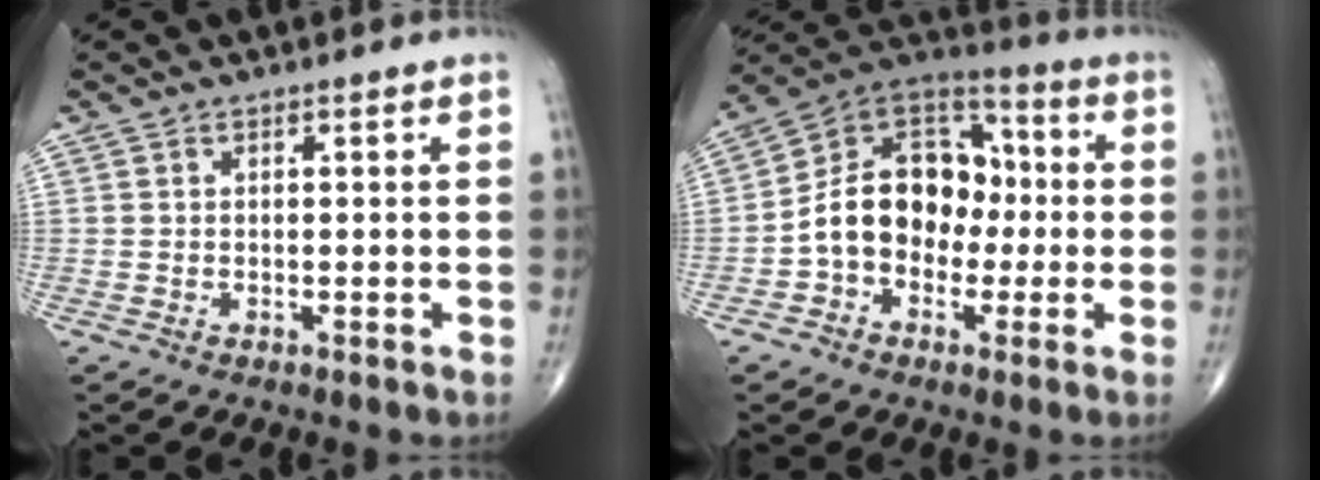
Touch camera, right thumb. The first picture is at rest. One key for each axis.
{"total": 15.5, "fx": -1.8, "fy": 11.5, "fz": 10.2, "tx": -0.133, "ty": 0.049, "tz": -0.044}